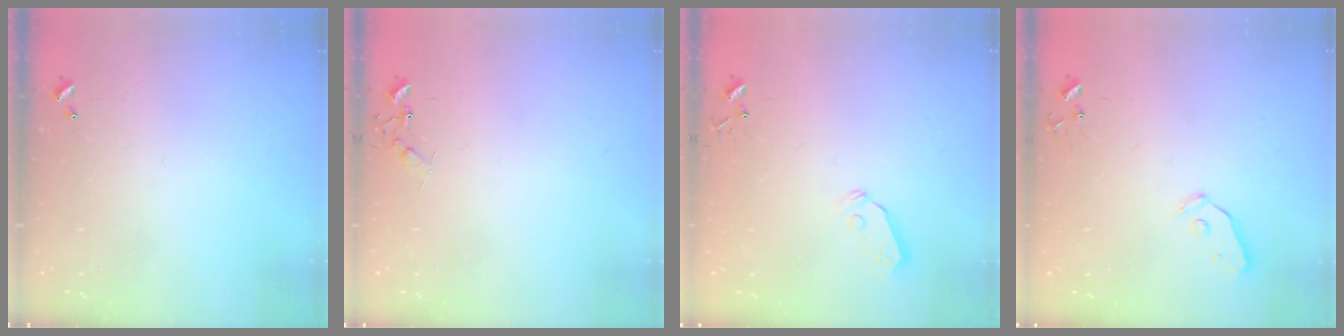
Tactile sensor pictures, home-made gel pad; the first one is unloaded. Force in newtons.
{"total": 6.9, "press": 6.9, "slide": 0.5}
{"total": 5.8, "press": 5.8, "slide": 0.3}
{"total": 3.8, "press": 3.7, "slide": 0.8}